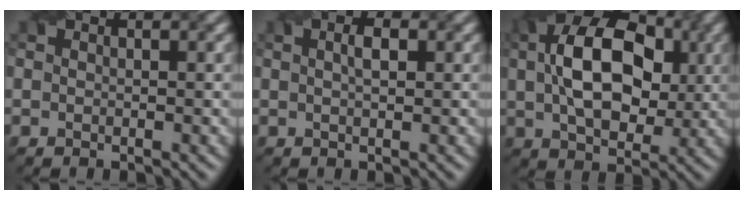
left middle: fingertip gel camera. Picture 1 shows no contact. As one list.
[{"total": 1.6, "force": [0.4, 0.5, 1.4], "torque": [-0.023, 0.002, 0.008]}, {"total": 11.7, "force": [1.8, 7.3, 9.0], "torque": [-0.160, 0.012, 0.030]}]